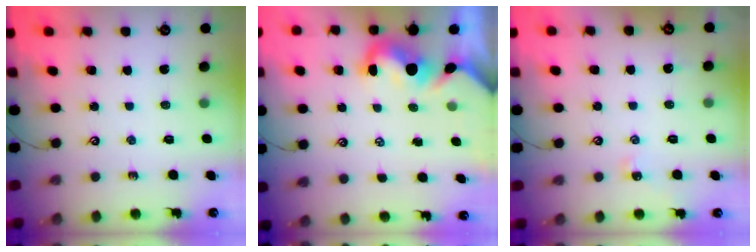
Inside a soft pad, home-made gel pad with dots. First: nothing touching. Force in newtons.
{"total": 1.7, "press": 1.4, "slide": 1.0}
{"total": 1.3, "press": 1.2, "slide": 0.4}